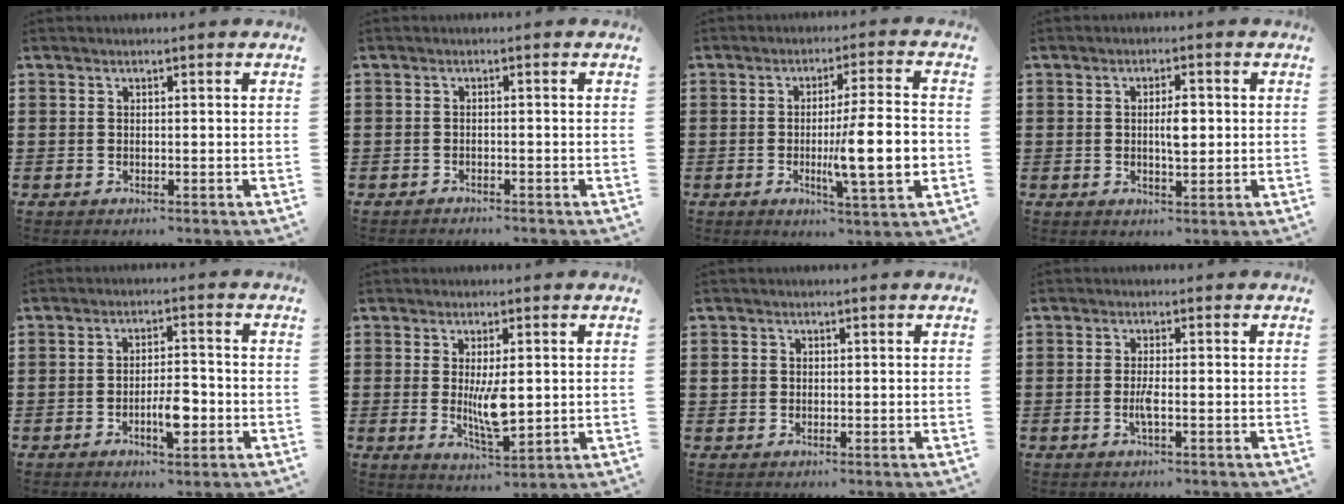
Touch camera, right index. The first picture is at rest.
{"total": 1.1, "force": [-1.1, 0.1, 0.0], "torque": [-0.003, 0.002, -0.023]}
{"total": 11.4, "force": [-1.9, 1.7, 11.1], "torque": [-0.173, -0.009, -0.035]}
{"total": 4.0, "force": [0.3, 1.3, 3.7], "torque": [-0.063, 0.001, 0.001]}
{"total": 5.4, "force": [-2.0, 2.1, 4.6], "torque": [-0.082, 0.005, -0.035]}
{"total": 6.1, "force": [0.0, 2.0, 5.8], "torque": [-0.109, -0.009, -0.006]}
{"total": 1.5, "force": [0.2, 1.4, 0.6], "torque": [-0.016, 0.007, 0.002]}
{"total": 2.5, "force": [-0.7, 0.3, 2.4], "torque": [-0.052, -0.006, -0.015]}